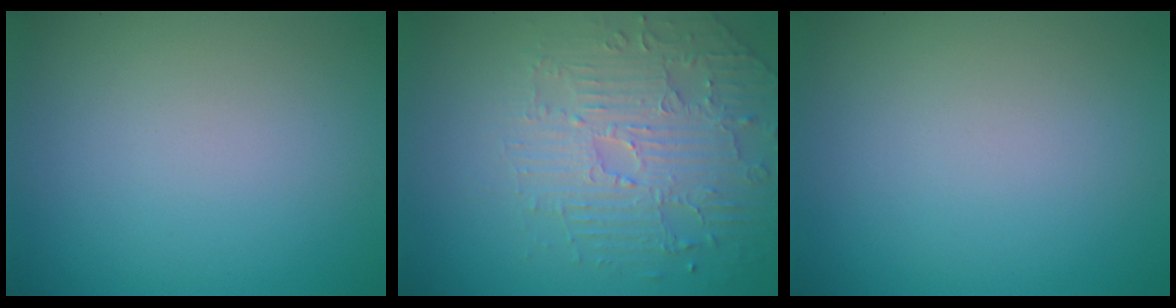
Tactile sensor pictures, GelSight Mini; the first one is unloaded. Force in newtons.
{"total": 4.6, "press": 3.7, "slide": 2.7}
{"total": 0.0}